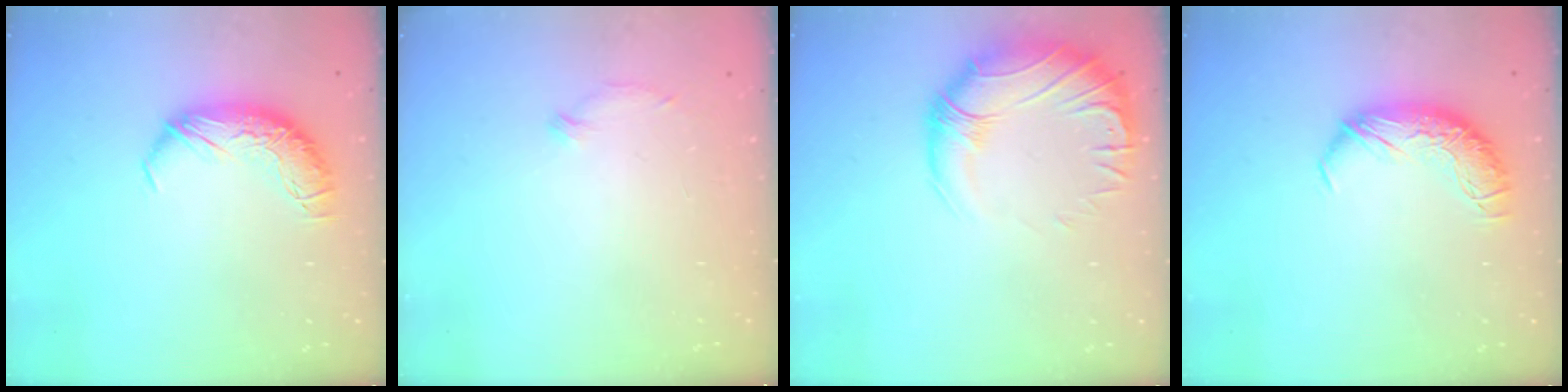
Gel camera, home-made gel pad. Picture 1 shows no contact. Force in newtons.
{"total": 6.0, "press": 5.9, "slide": 1.1}
{"total": 3.4, "press": 0.6, "slide": 3.3}
{"total": 0.0}